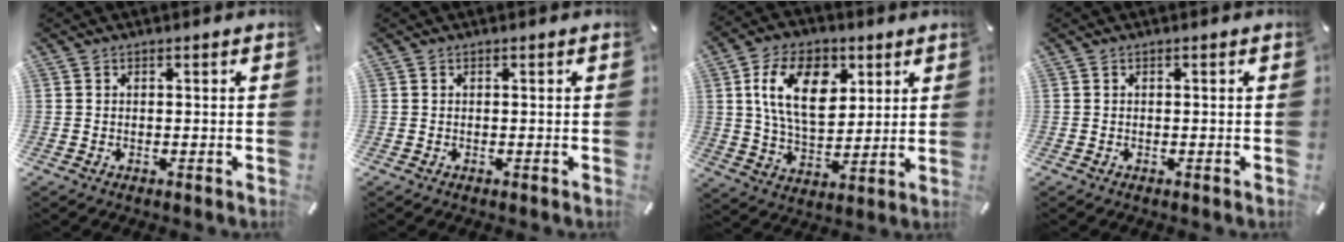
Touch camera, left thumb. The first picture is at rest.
{"total": 0.0}
{"total": 15.7, "force": [5.5, 10.1, 10.7], "torque": [-0.194, 0.007, 0.098]}
{"total": 0.0}